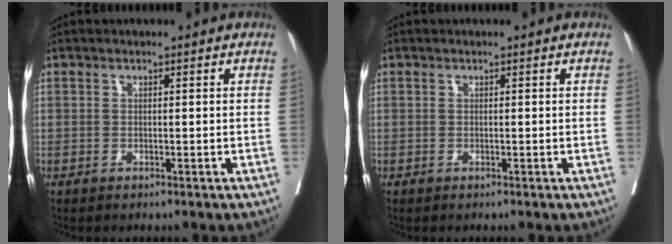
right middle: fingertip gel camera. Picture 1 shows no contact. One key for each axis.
{"total": 0.0}